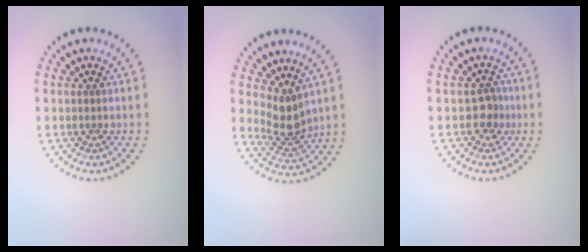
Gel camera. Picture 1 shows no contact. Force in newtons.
{"total": 2.9, "press": 2.2, "slide": 1.9}
{"total": 1.7, "press": 1.4, "slide": 1.0}